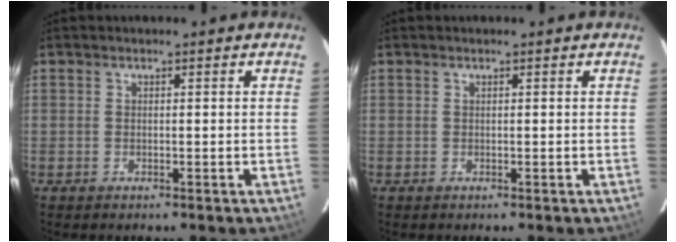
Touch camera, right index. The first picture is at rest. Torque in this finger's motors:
{"motor_torque": [-0.09, -0.04, 0.03, 0.01]}